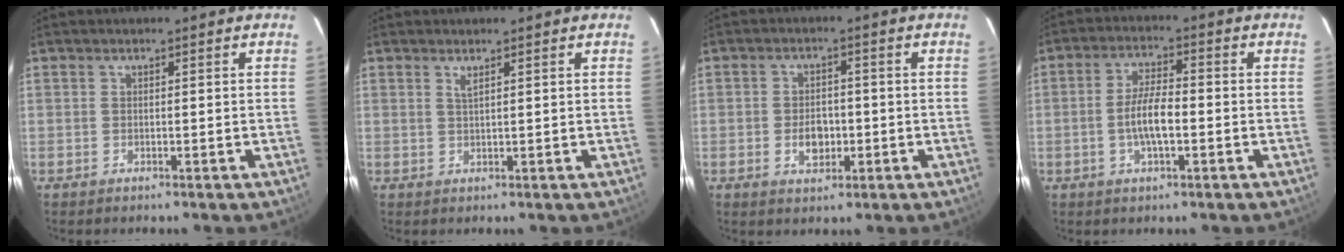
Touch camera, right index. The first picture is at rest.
{"total": 1.1, "force": [0.8, 0.0, 0.8], "torque": [-0.017, 0.000, 0.014]}
{"total": 4.7, "force": [-1.2, 3.3, 3.2], "torque": [-0.058, 0.003, -0.015]}
{"total": 6.3, "force": [-1.5, 1.9, 5.7], "torque": [-0.114, 0.003, -0.028]}